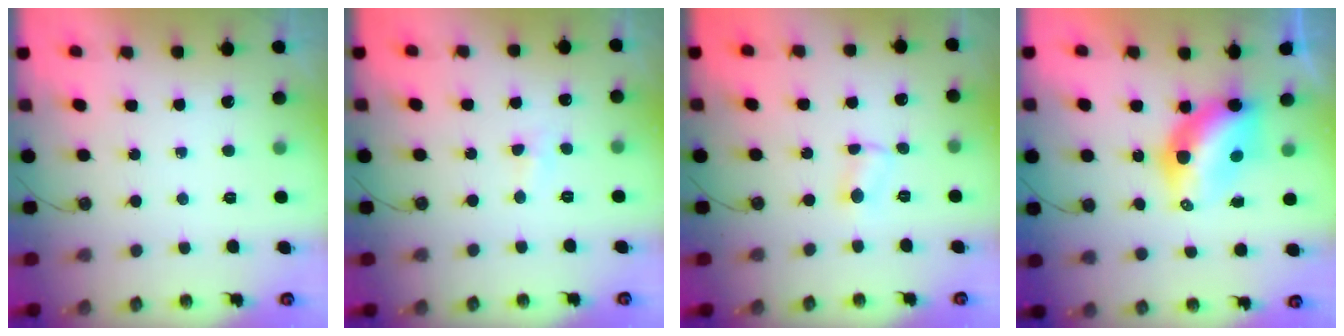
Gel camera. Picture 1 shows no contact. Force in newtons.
{"total": 3.6, "press": 3.6, "slide": 0.5}
{"total": 2.9, "press": 2.9, "slide": 0.6}
{"total": 8.9, "press": 8.8, "slide": 0.8}